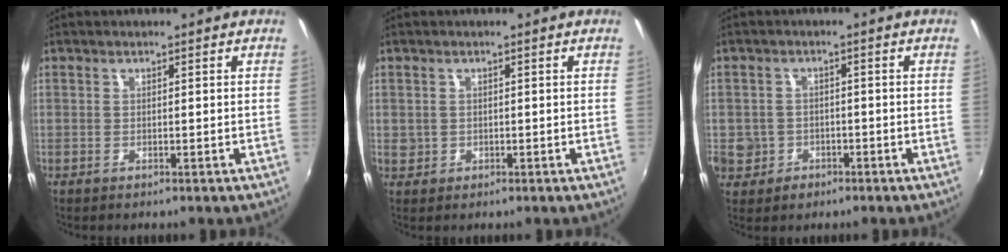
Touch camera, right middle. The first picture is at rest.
{"total": 2.3, "force": [0.0, 2.2, 0.6], "torque": [-0.010, 0.000, 0.002]}
{"total": 8.3, "force": [-2.1, 7.6, 2.5], "torque": [-0.094, 0.010, -0.023]}